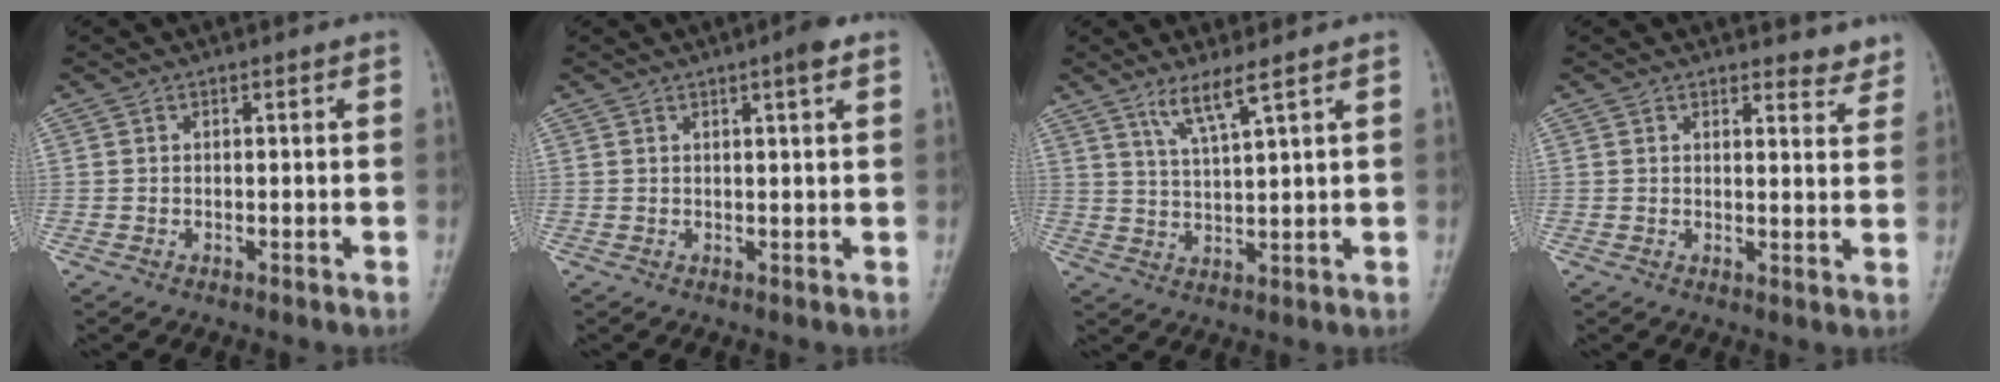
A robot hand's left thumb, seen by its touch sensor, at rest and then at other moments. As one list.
[{"total": 3.1, "force": [1.7, 0.3, 2.6], "torque": [-0.037, -0.005, 0.023]}, {"total": 5.6, "force": [3.8, 0.1, 4.1], "torque": [-0.082, -0.027, 0.078]}, {"total": 3.8, "force": [3.4, 1.2, 1.0], "torque": [0.010, -0.025, 0.032]}]